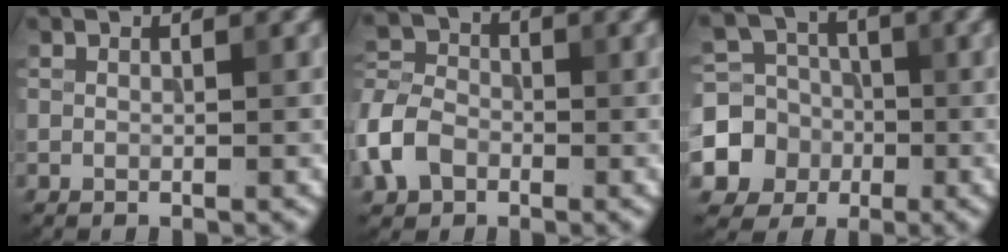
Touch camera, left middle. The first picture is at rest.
{"total": 5.4, "force": [-2.4, 3.9, 2.7], "torque": [-0.061, 0.006, -0.063]}
{"total": 6.7, "force": [-1.9, 6.2, 1.7], "torque": [-0.026, -0.003, -0.060]}